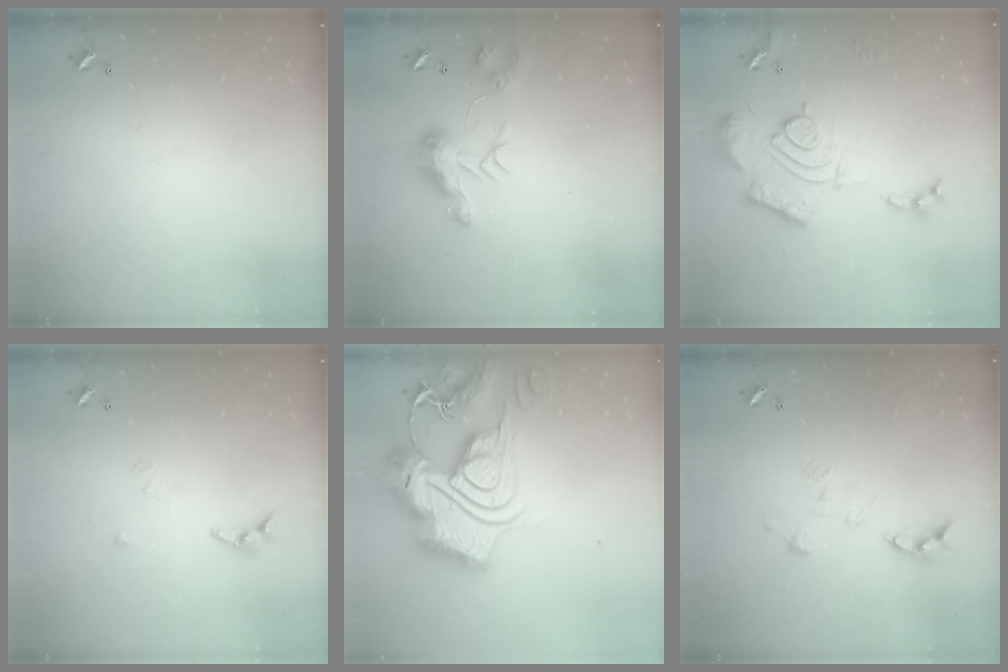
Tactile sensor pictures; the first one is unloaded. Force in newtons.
{"total": 11.0, "press": 11.0, "slide": 0.7}
{"total": 19.2, "press": 19.1, "slide": 1.8}
{"total": 5.7, "press": 5.7, "slide": 0.4}
{"total": 0.6, "press": 0.6, "slide": 0.0}
{"total": 2.7, "press": 2.2, "slide": 1.5}